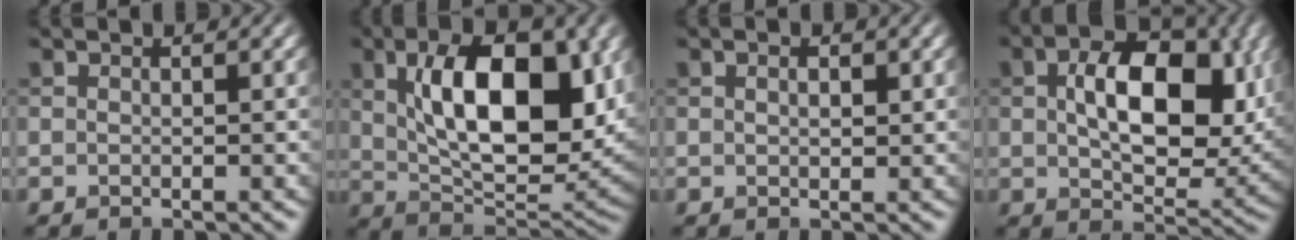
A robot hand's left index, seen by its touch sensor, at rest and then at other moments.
{"total": 12.0, "force": [2.8, 5.7, 10.2], "torque": [-0.159, -0.003, 0.050]}
{"total": 1.4, "force": [0.5, 0.7, 1.1], "torque": [-0.013, -0.003, 0.011]}
{"total": 9.9, "force": [1.5, 5.8, 7.9], "torque": [-0.130, -0.006, 0.030]}